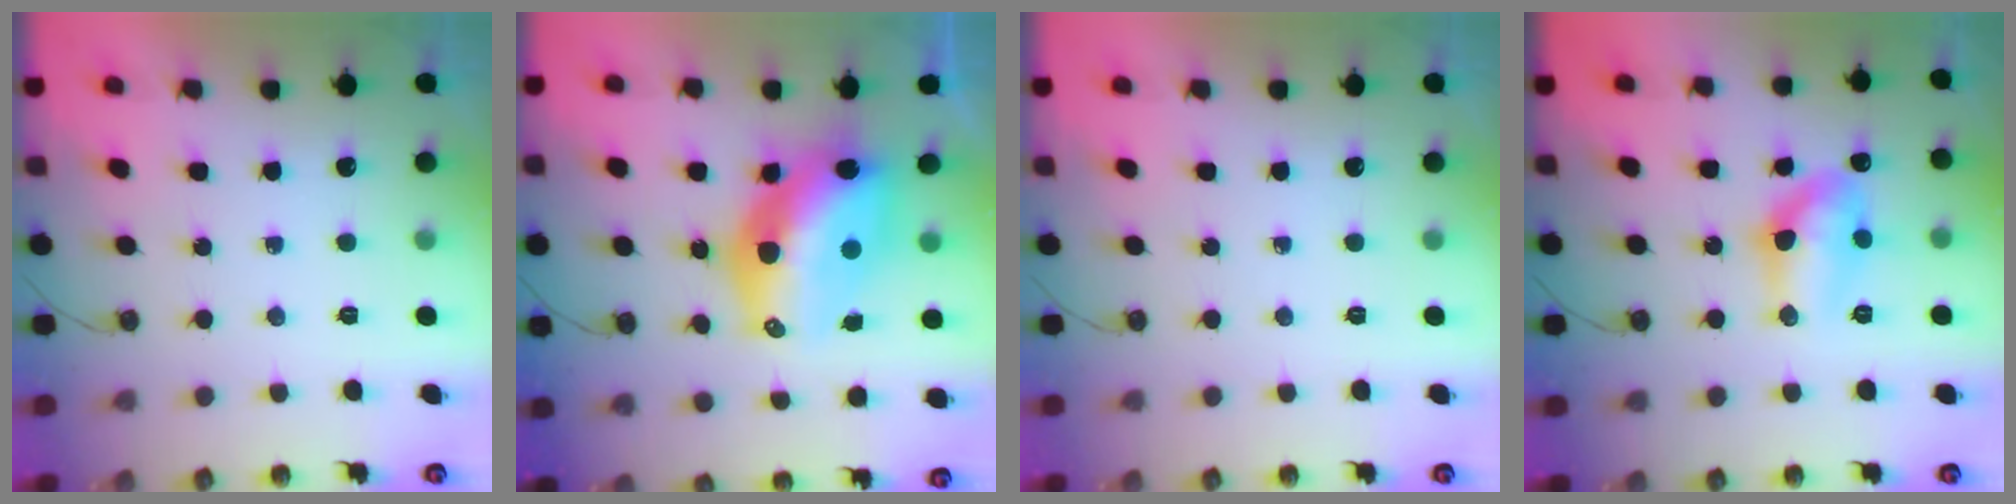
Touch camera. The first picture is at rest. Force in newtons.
{"total": 16.3, "press": 16.3, "slide": 1.6}
{"total": 0.0}
{"total": 11.8, "press": 11.7, "slide": 1.1}